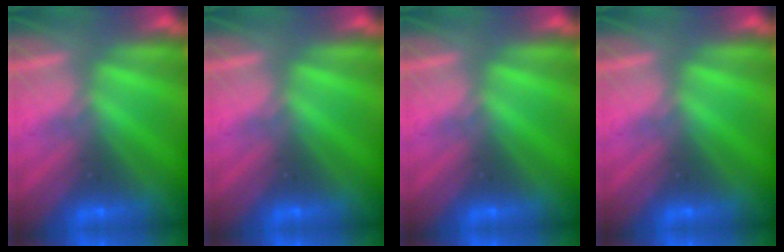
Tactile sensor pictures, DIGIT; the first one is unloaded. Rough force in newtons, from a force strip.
{"total": 0.0}
{"total": 0.0}
{"total": 0.0}